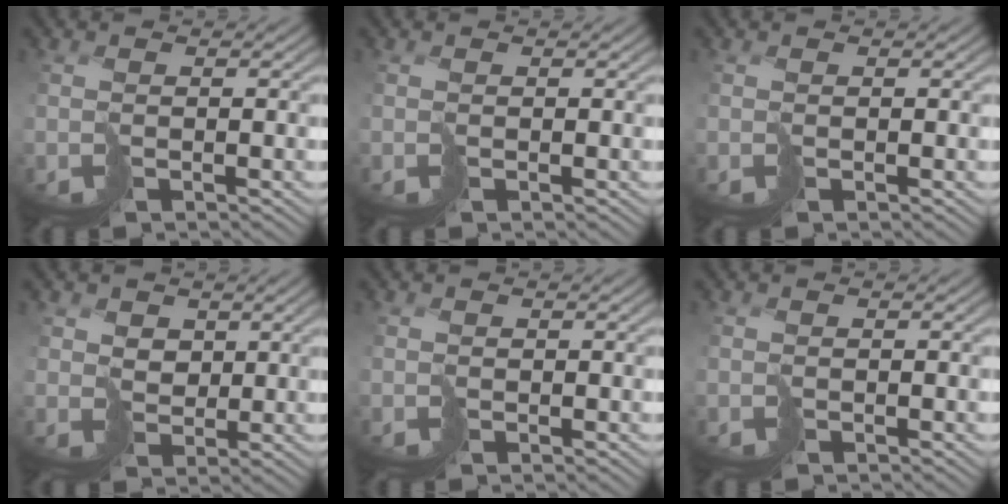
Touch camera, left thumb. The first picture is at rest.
{"total": 0.0}
{"total": 0.0}
{"total": 3.1, "force": [2.3, 2.0, 0.4], "torque": [-0.017, 0.005, 0.045]}
{"total": 0.5, "force": [0.5, 0.0, -0.2], "torque": [0.002, 0.002, 0.009]}
{"total": 0.0}